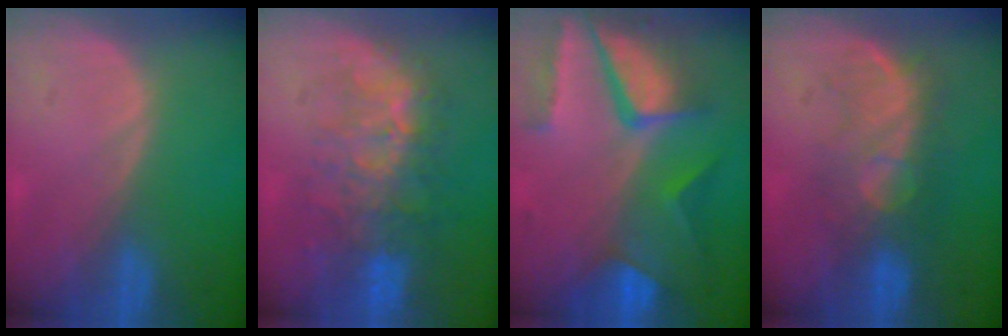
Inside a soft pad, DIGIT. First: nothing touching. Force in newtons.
{"total": 9.3, "press": 8.4, "slide": 4.1}
{"total": 10.6, "press": 8.8, "slide": 5.9}
{"total": 7.6, "press": 7.3, "slide": 2.1}